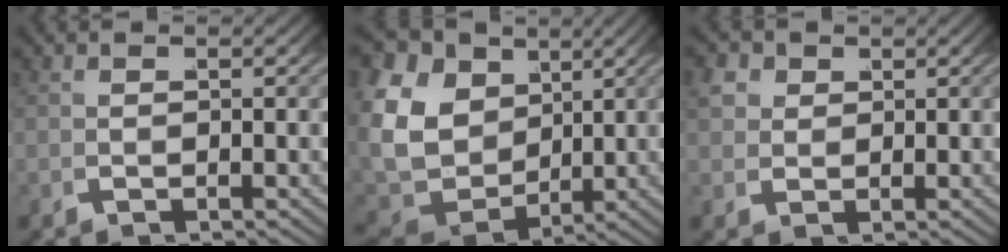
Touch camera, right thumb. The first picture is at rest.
{"total": 14.3, "force": [1.1, 11.5, 8.4], "torque": [-0.211, -0.042, 0.027]}
{"total": 3.0, "force": [1.9, 2.0, 1.3], "torque": [-0.028, 0.002, 0.036]}